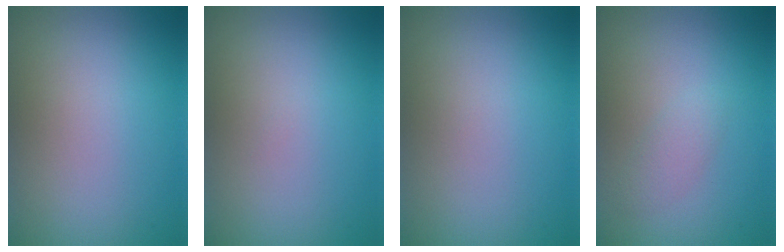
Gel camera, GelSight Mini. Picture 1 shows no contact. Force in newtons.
{"total": 0.0}
{"total": 0.0}
{"total": 1.4, "press": 1.4, "slide": 0.1}